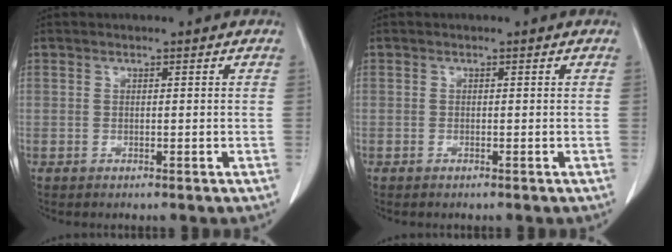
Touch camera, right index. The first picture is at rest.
{"total": 0.0}